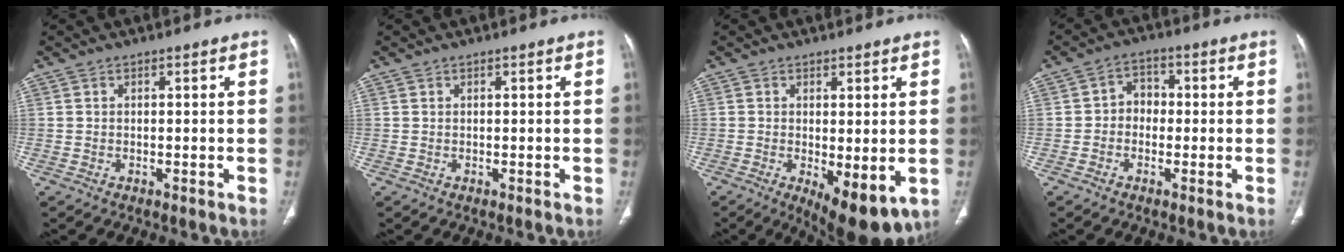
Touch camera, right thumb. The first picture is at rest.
{"total": 0.0}
{"total": 9.4, "force": [-2.2, 3.5, 8.4], "torque": [-0.119, -0.026, -0.023]}
{"total": 4.3, "force": [-0.6, 3.6, 2.1], "torque": [-0.005, 0.021, -0.022]}